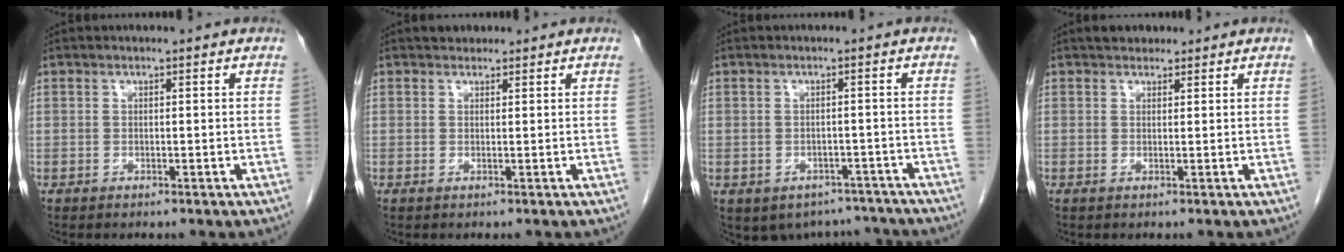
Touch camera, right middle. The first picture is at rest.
{"total": 1.9, "force": [1.5, 1.1, 0.5], "torque": [-0.009, 0.016, 0.022]}
{"total": 8.5, "force": [-6.7, 5.0, 1.2], "torque": [-0.014, 0.015, -0.075]}
{"total": 2.7, "force": [2.1, 1.5, 0.8], "torque": [-0.013, 0.019, 0.031]}